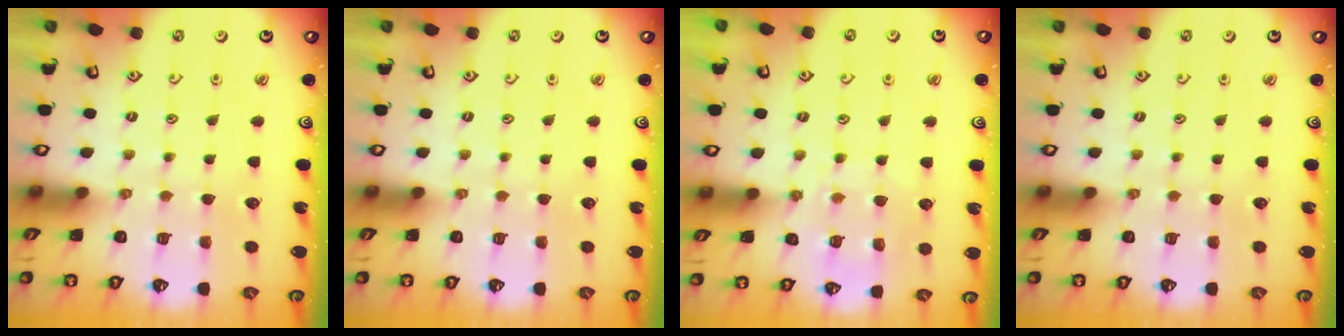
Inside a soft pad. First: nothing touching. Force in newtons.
{"total": 0.0}
{"total": 8.9, "press": 8.9, "slide": 0.5}
{"total": 0.0}